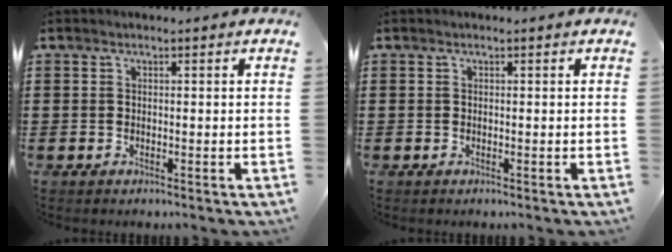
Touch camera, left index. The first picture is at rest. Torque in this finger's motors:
{"motor_torque": [-0.01, 0.00, 0.01, 0.00]}